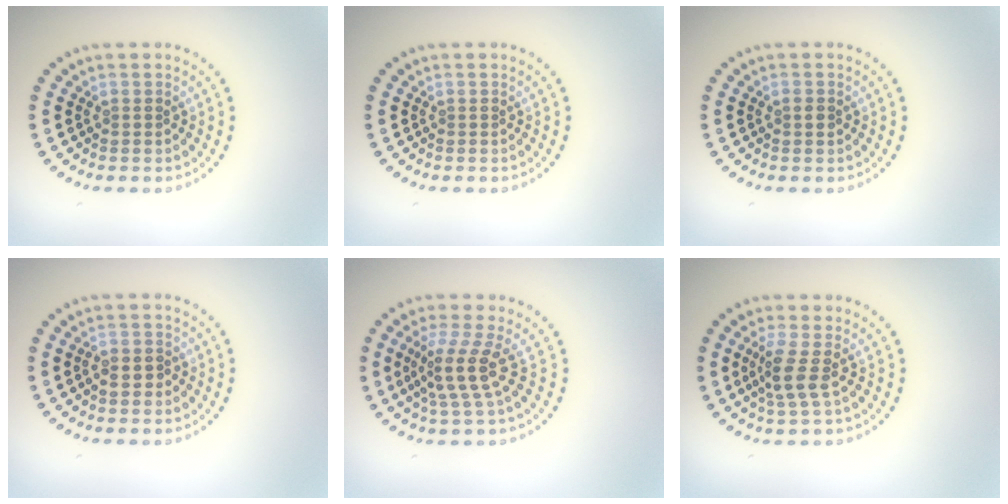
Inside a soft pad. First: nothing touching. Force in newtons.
{"total": 0.0}
{"total": 0.9, "press": 0.9, "slide": 0.0}
{"total": 1.3, "press": 1.2, "slide": 0.5}
{"total": 3.5, "press": 2.5, "slide": 2.5}
{"total": 2.6, "press": 2.1, "slide": 1.6}